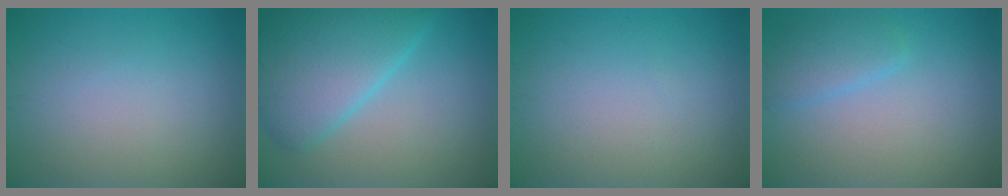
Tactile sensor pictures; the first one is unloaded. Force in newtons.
{"total": 7.2, "press": 7.2, "slide": 0.3}
{"total": 0.0}
{"total": 2.4, "press": 2.4, "slide": 0.2}